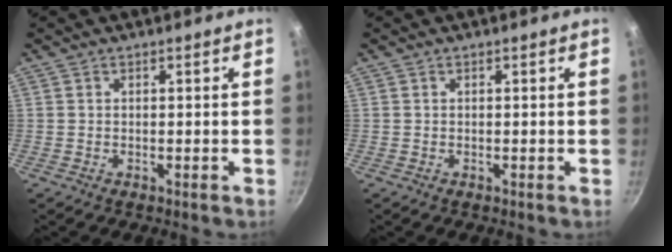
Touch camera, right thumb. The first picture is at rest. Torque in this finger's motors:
{"motor_torque": [-0.05, -0.05, -0.14, -0.08, 0.00]}